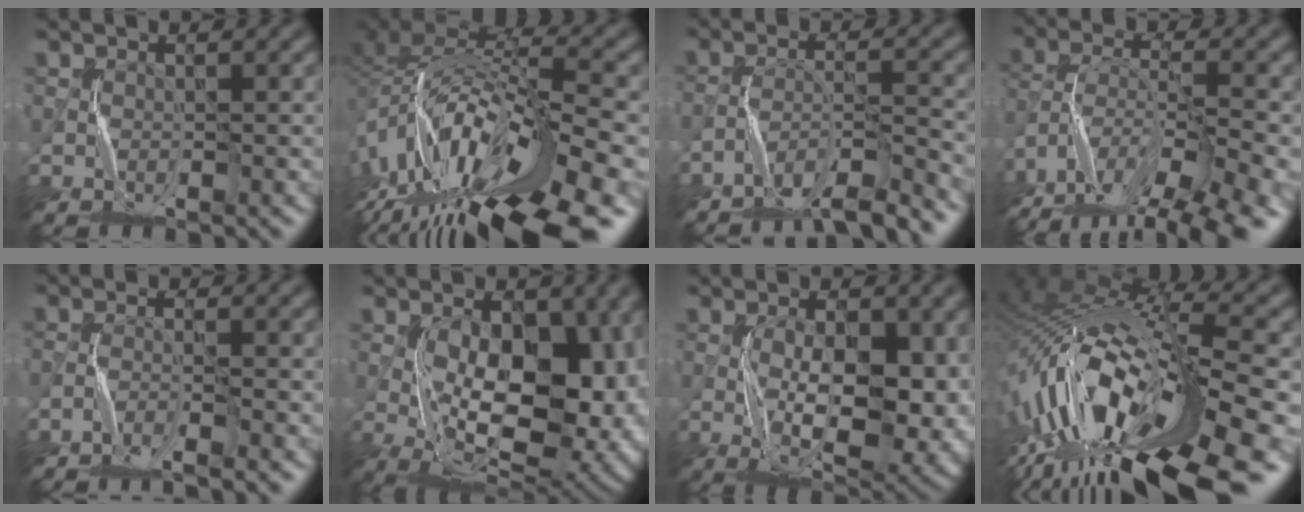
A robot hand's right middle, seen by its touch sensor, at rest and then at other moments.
{"total": 15.2, "force": [-7.4, 6.1, 11.8], "torque": [-0.237, -0.006, -0.117]}
{"total": 6.8, "force": [-5.9, 1.2, 3.1], "torque": [-0.056, -0.001, -0.101]}
{"total": 14.5, "force": [-10.8, 5.1, 8.2], "torque": [-0.139, 0.003, -0.143]}
{"total": 1.7, "force": [-1.5, -0.2, 0.8], "torque": [-0.017, 0.001, -0.038]}
{"total": 13.8, "force": [-0.9, 7.7, 11.3], "torque": [-0.164, -0.007, -0.010]}
{"total": 12.7, "force": [-1.9, 6.0, 11.0], "torque": [-0.177, -0.015, -0.015]}
{"total": 16.6, "force": [-7.0, 6.1, 13.8], "torque": [-0.269, 0.002, -0.116]}